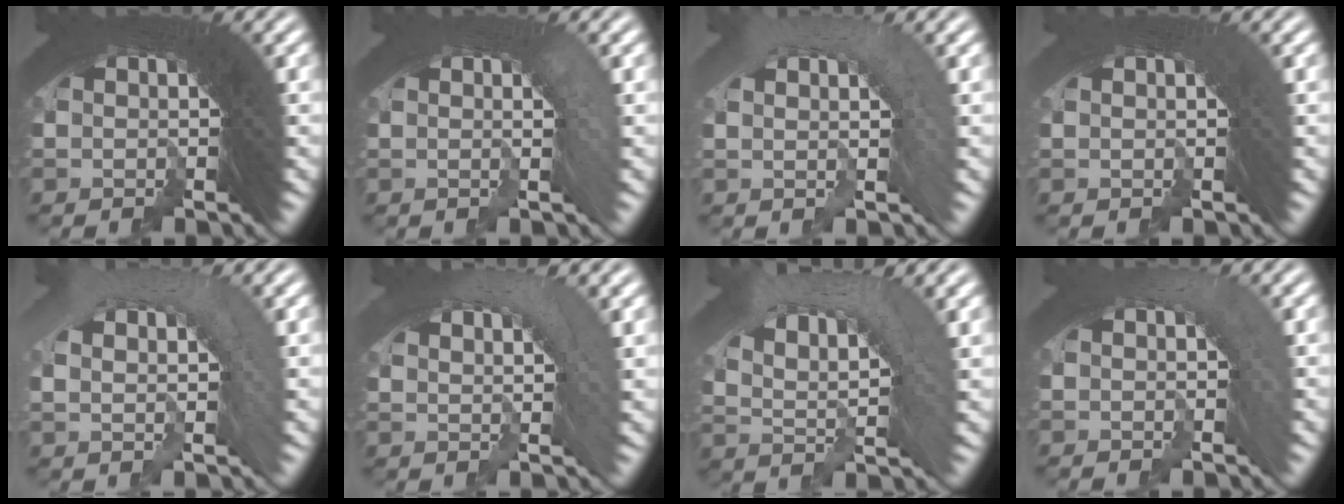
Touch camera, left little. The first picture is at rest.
{"total": 0.8, "force": [-0.6, 0.1, 0.5], "torque": [-0.002, 0.005, -0.010]}
{"total": 2.6, "force": [-2.4, 1.0, -0.3], "torque": [0.011, 0.002, -0.040]}
{"total": 1.4, "force": [-0.7, -0.2, -1.2], "torque": [0.009, -0.002, -0.006]}
{"total": 3.2, "force": [-2.3, 2.1, 0.4], "torque": [-0.006, -0.002, -0.037]}
{"total": 2.9, "force": [-0.3, 2.1, 1.9], "torque": [-0.028, 0.005, -0.008]}
{"total": 5.6, "force": [-1.4, 4.2, 3.5], "torque": [-0.058, -0.002, -0.026]}
{"total": 2.1, "force": [-1.7, -0.2, -1.1], "torque": [0.022, -0.007, -0.023]}